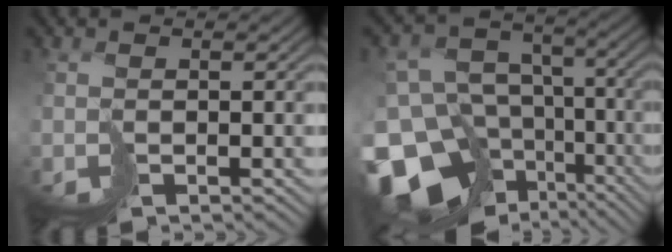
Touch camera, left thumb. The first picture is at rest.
{"total": 19.2, "force": [-11.2, 13.2, 8.2], "torque": [-0.196, -0.030, -0.154]}